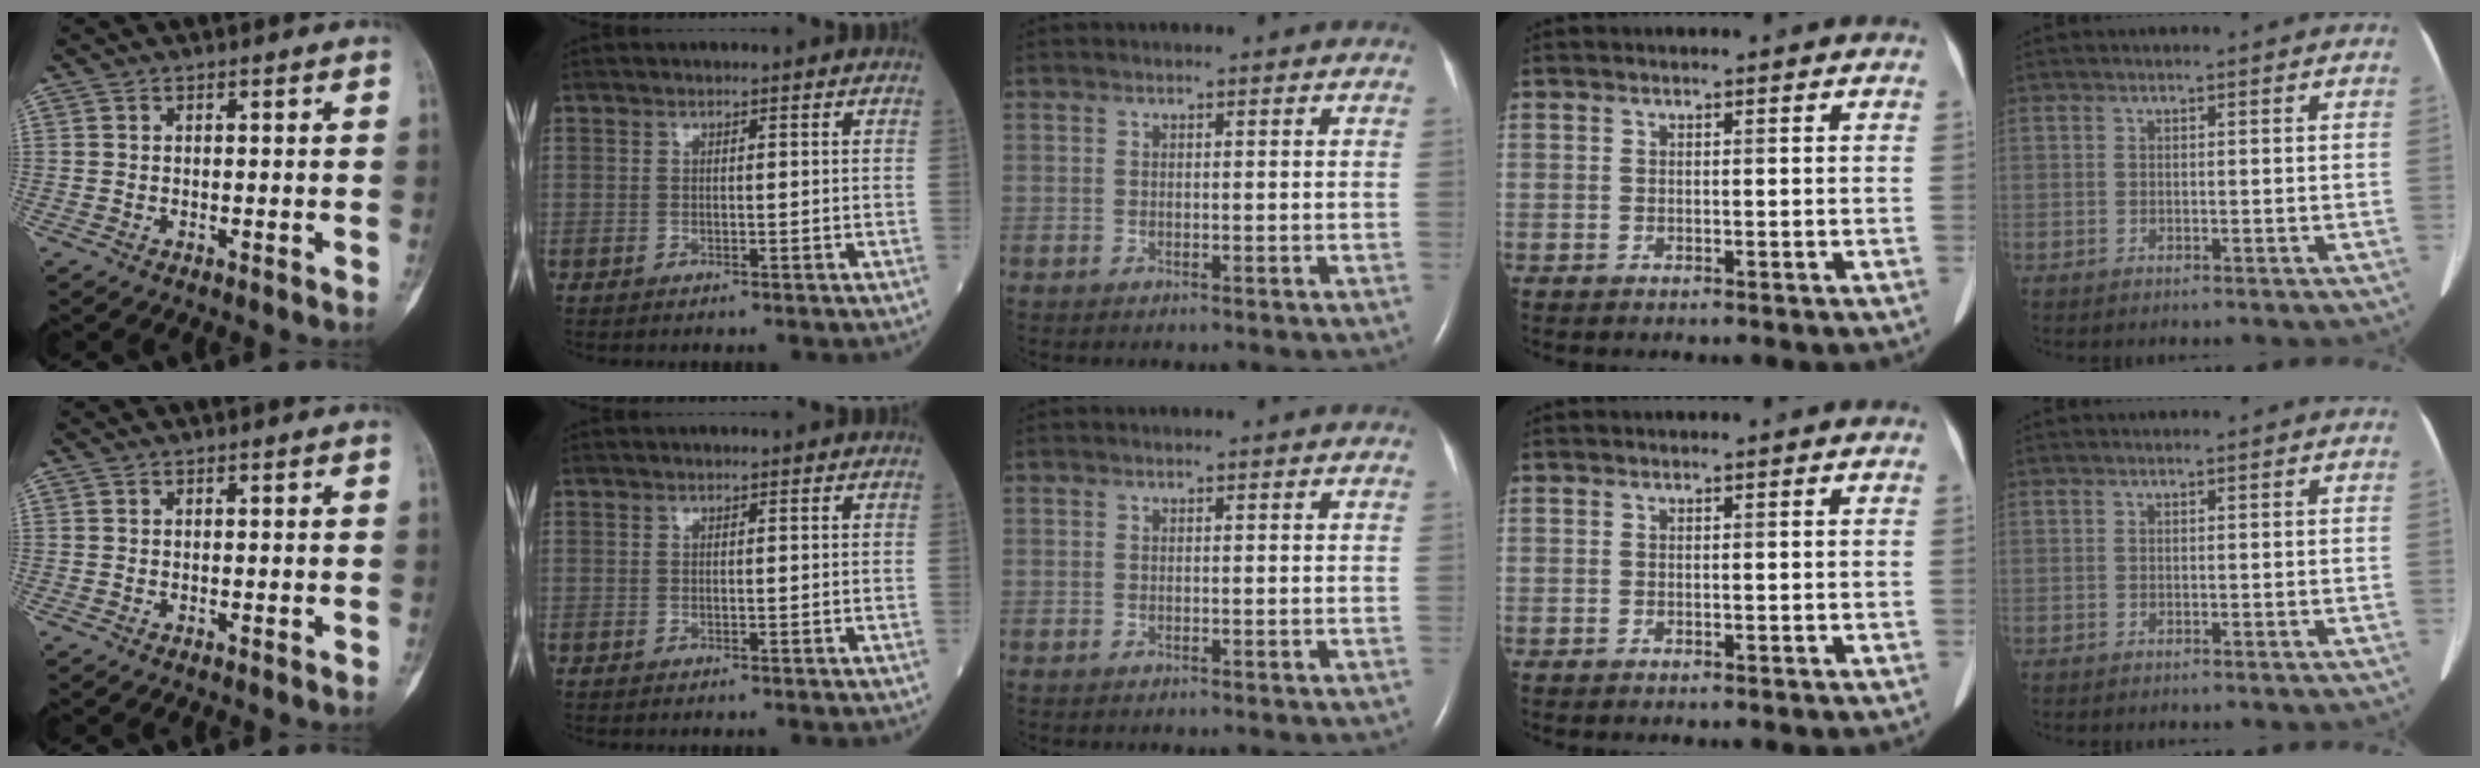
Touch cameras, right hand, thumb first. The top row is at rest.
{}